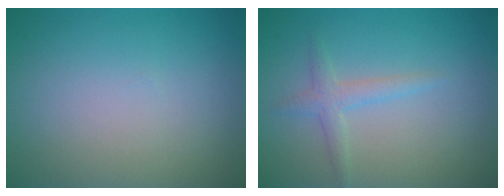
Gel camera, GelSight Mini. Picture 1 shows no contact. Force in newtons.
{"total": 1.8, "press": 1.8, "slide": 0.1}